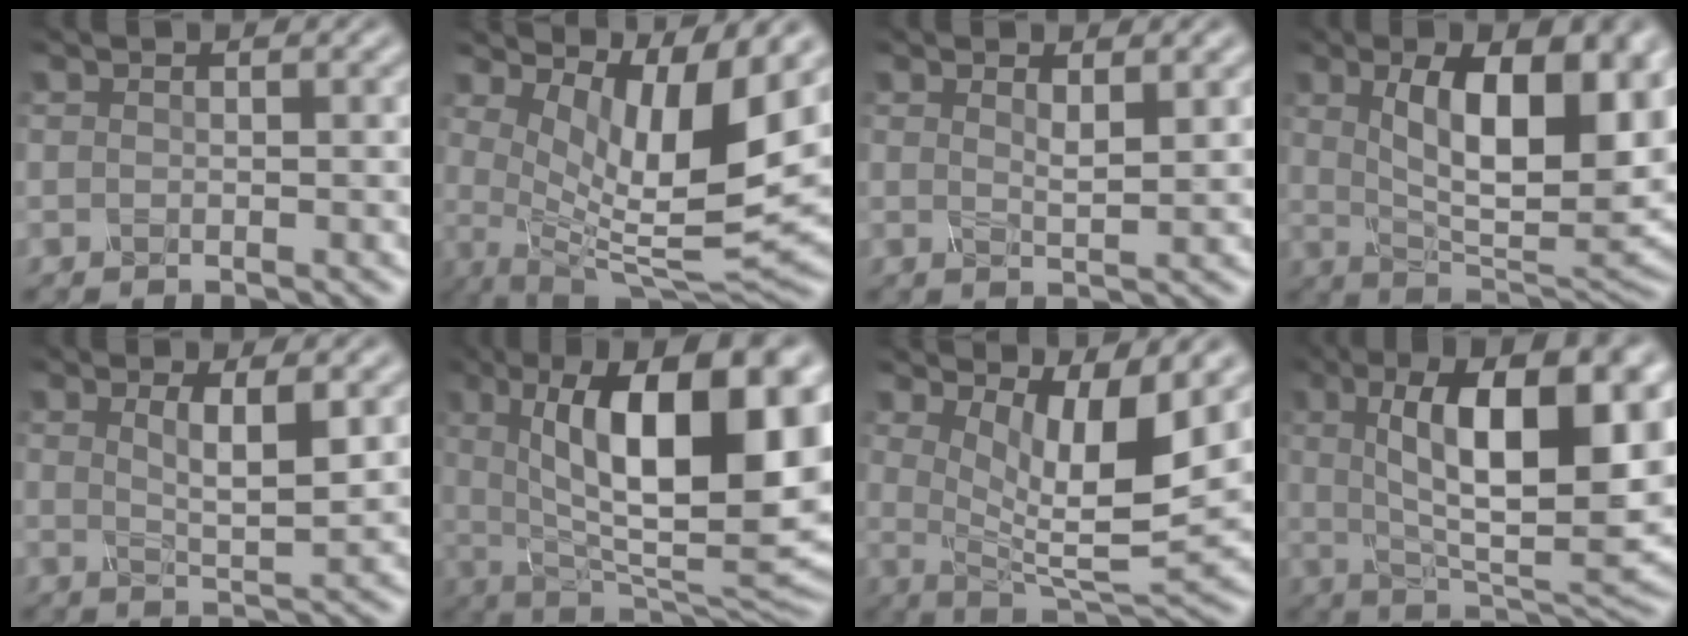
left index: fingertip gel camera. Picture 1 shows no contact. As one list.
[{"total": 9.6, "force": [3.0, 2.6, 8.7], "torque": [-0.151, -0.012, 0.066]}, {"total": 1.6, "force": [0.7, 0.3, 1.4], "torque": [-0.024, -0.005, 0.016]}, {"total": 12.3, "force": [2.4, 4.9, 11.0], "torque": [-0.161, -0.006, 0.044]}, {"total": 3.3, "force": [0.8, 0.7, 3.1], "torque": [-0.057, -0.008, 0.021]}, {"total": 15.6, "force": [3.2, 6.0, 14.0], "torque": [-0.199, -0.001, 0.050]}, {"total": 7.8, "force": [2.9, 2.1, 6.9], "torque": [-0.119, -0.012, 0.064]}, {"total": 13.4, "force": [2.4, 4.6, 12.3], "torque": [-0.182, -0.001, 0.036]}]